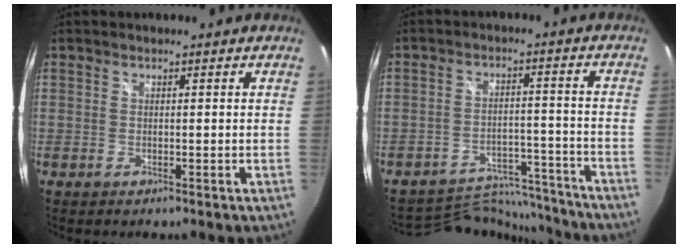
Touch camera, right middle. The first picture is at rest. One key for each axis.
{"total": 14.6, "fx": -14.0, "fy": 3.4, "fz": 2.0, "tx": -0.047, "ty": 0.023, "tz": -0.196}